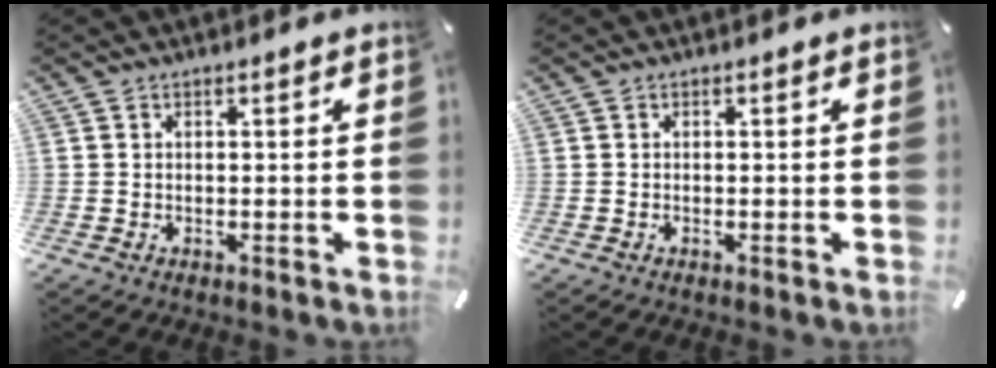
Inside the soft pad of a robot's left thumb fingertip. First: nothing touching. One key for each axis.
{"total": 0.0}